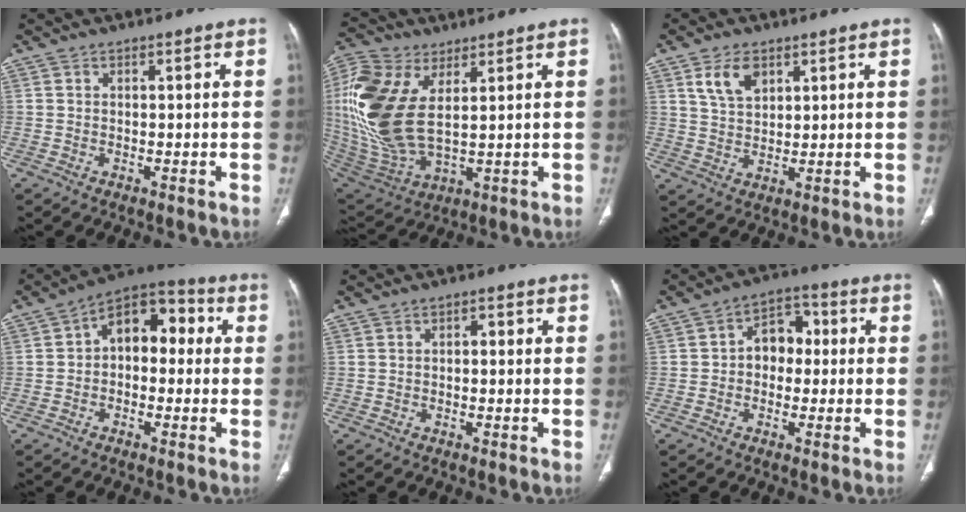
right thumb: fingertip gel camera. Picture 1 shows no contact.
{"total": 21.1, "force": [5.3, 11.1, 17.2], "torque": [-0.402, -0.026, 0.109]}
{"total": 6.2, "force": [3.2, 3.7, 3.9], "torque": [-0.059, -0.016, 0.065]}
{"total": 11.1, "force": [1.1, 7.2, 8.4], "torque": [-0.086, 0.038, -0.001]}
{"total": 1.6, "force": [0.2, 1.0, 1.2], "torque": [-0.015, 0.006, 0.000]}
{"total": 7.7, "force": [0.2, 5.7, 5.1], "torque": [-0.043, 0.028, -0.009]}